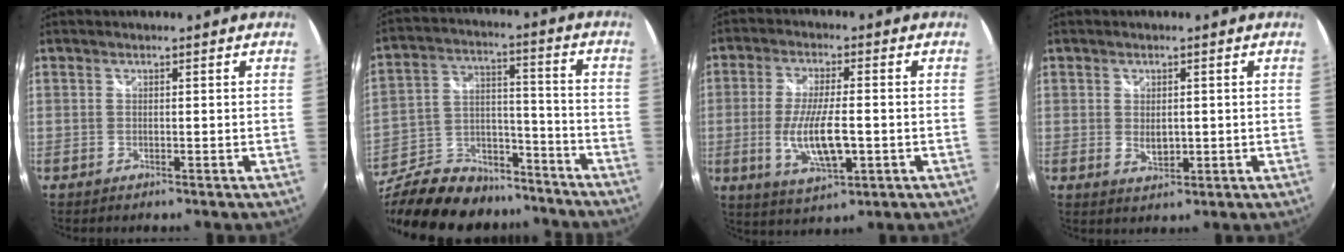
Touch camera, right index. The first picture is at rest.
{"total": 27.4, "force": [-21.6, 12.5, 11.2], "torque": [-0.253, 0.035, -0.319]}
{"total": 10.7, "force": [-2.2, 2.9, 10.1], "torque": [-0.197, -0.014, -0.035]}
{"total": 3.2, "force": [-0.1, 2.1, 2.5], "torque": [-0.040, -0.004, 0.003]}